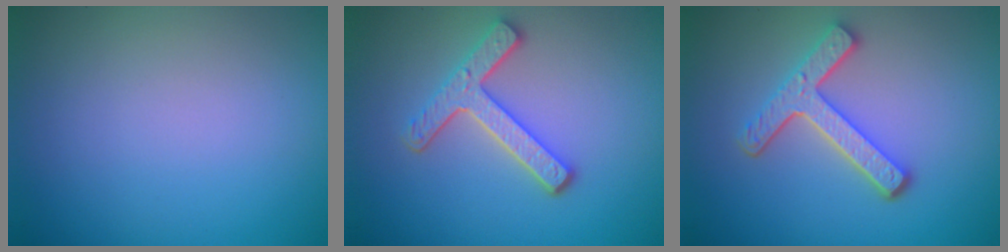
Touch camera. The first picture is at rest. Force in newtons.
{"total": 3.8, "press": 3.1, "slide": 2.1}
{"total": 4.3, "press": 3.3, "slide": 2.7}